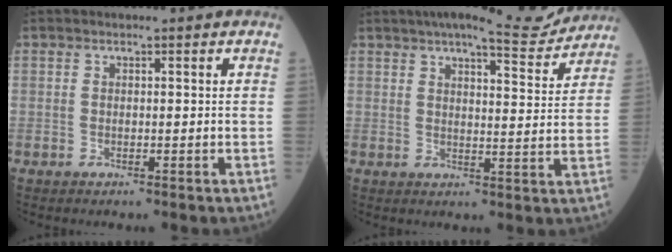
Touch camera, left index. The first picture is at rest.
{"total": 10.8, "force": [10.1, 0.9, 3.8], "torque": [-0.050, -0.004, 0.124]}